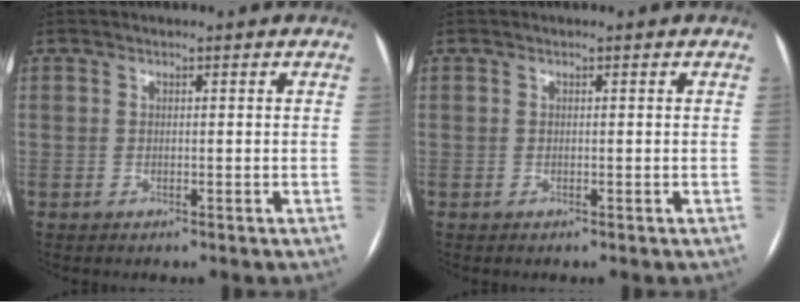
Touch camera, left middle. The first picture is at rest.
{"total": 0.0}